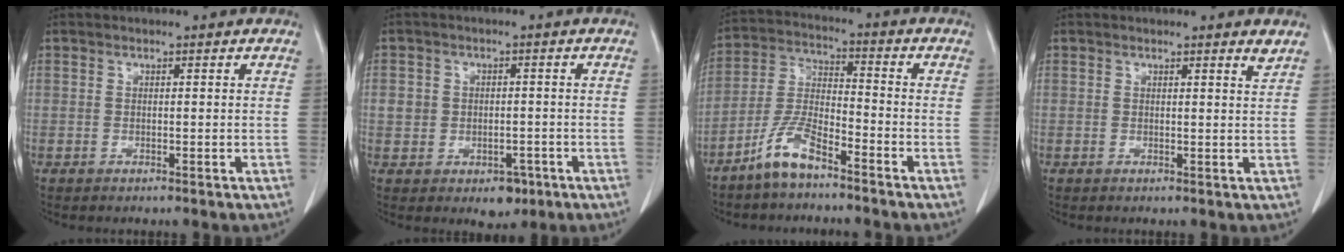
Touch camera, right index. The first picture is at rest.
{"total": 5.3, "force": [-1.6, 4.2, 2.7], "torque": [-0.025, 0.011, -0.009]}
{"total": 8.1, "force": [-5.9, 1.9, 5.2], "torque": [-0.121, -0.007, -0.122]}
{"total": 1.3, "force": [1.2, -0.1, 0.5], "torque": [-0.015, -0.011, 0.009]}